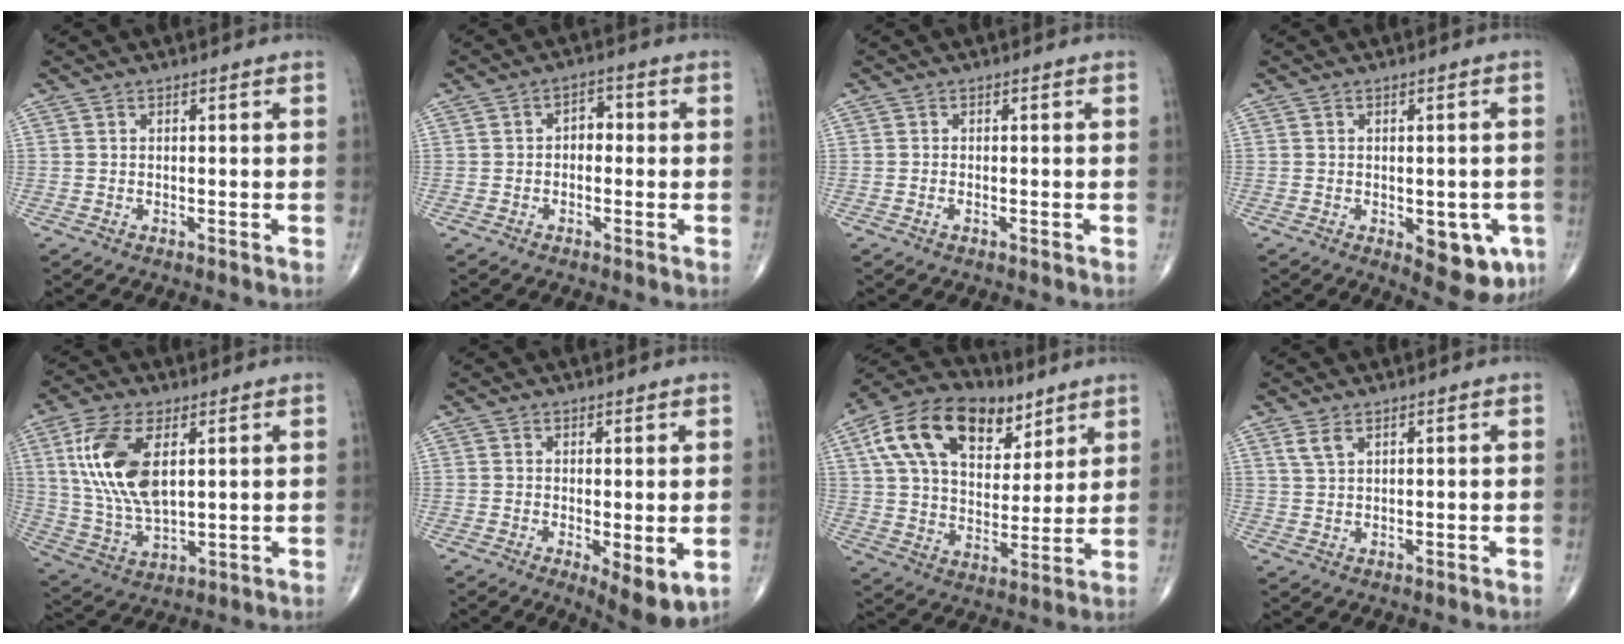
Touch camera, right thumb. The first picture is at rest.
{"total": 3.1, "force": [-0.3, 2.2, 2.2], "torque": [-0.013, 0.015, -0.015]}
{"total": 0.7, "force": [-0.4, 0.3, 0.5], "torque": [-0.011, 0.001, -0.006]}
{"total": 9.2, "force": [-3.1, 4.6, 7.4], "torque": [-0.061, 0.001, -0.029]}
{"total": 15.0, "force": [4.2, 7.4, 12.3], "torque": [-0.251, -0.014, 0.088]}
{"total": 6.7, "force": [-1.2, 2.4, 6.1], "torque": [-0.090, -0.023, -0.015]}
{"total": 21.0, "force": [10.2, 12.6, 13.4], "torque": [-0.208, -0.010, 0.176]}
{"total": 2.5, "force": [1.6, 1.1, 1.6], "torque": [-0.034, -0.001, 0.039]}